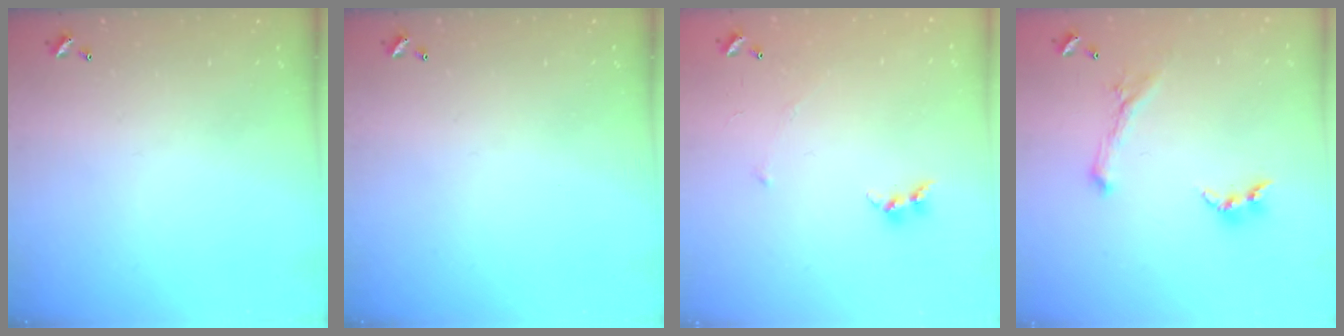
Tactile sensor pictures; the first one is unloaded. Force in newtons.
{"total": 0.0}
{"total": 6.2, "press": 6.2, "slide": 0.4}
{"total": 0.0}